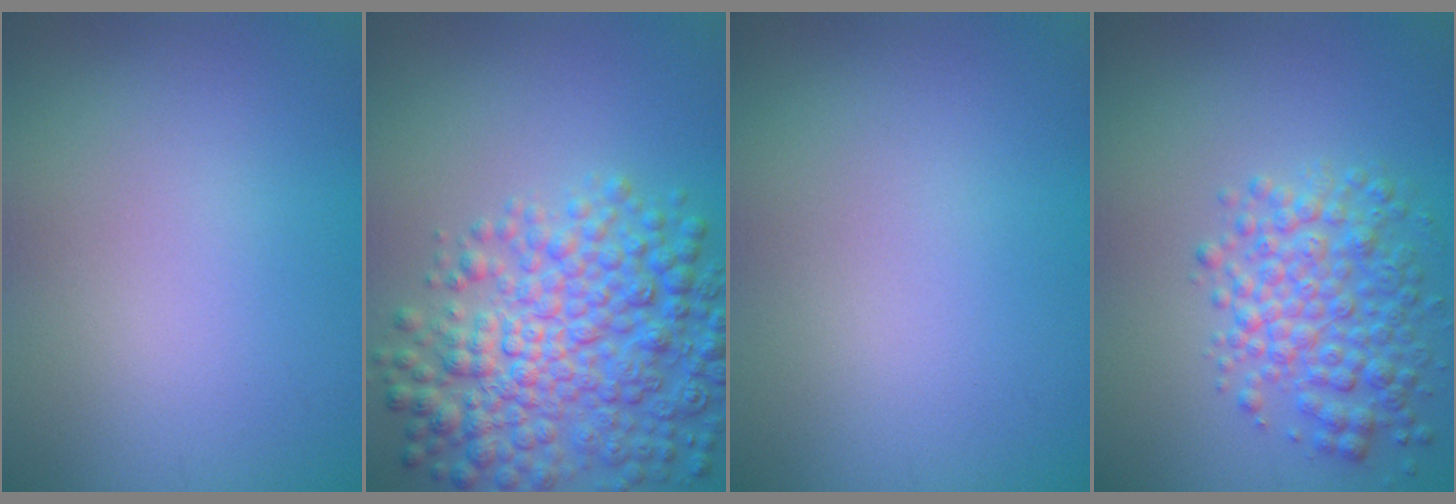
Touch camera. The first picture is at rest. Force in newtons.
{"total": 7.7, "press": 7.7, "slide": 0.1}
{"total": 0.0}
{"total": 4.5, "press": 4.5, "slide": 0.1}